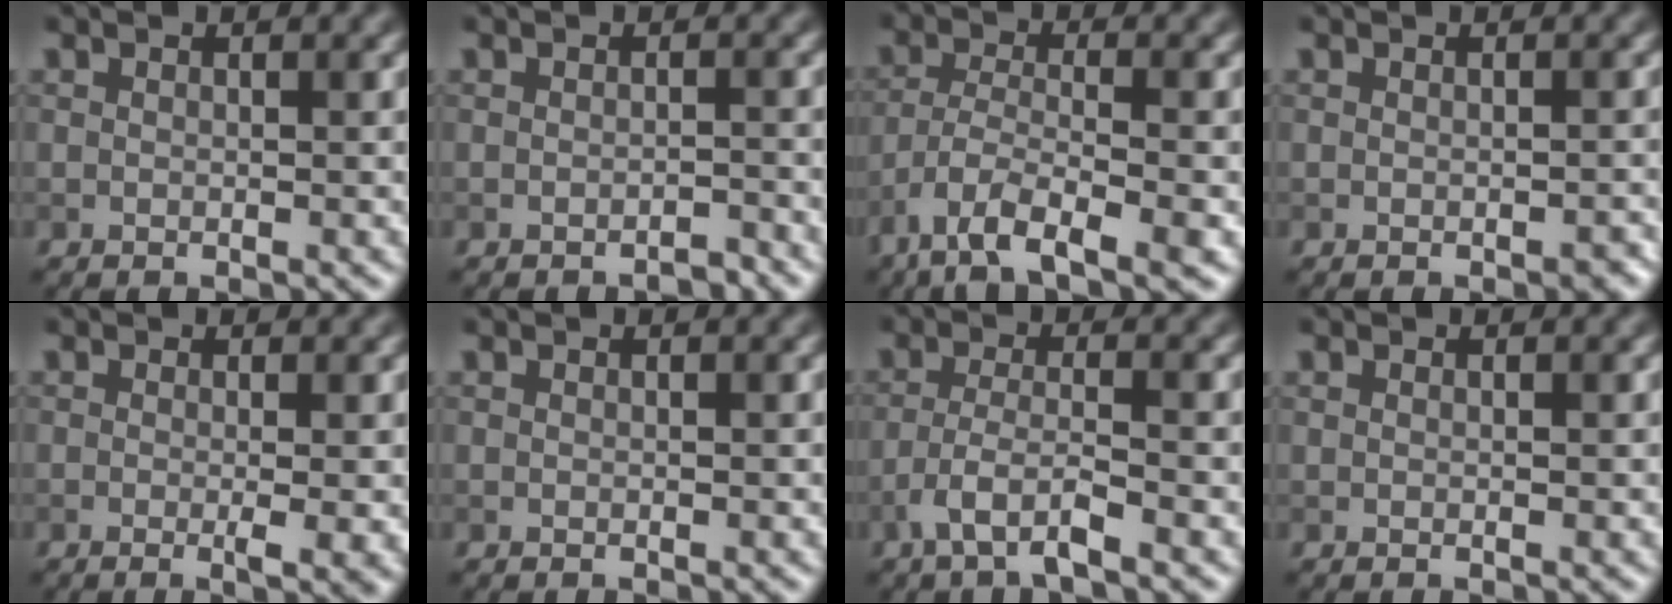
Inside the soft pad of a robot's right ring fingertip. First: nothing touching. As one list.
[{"total": 1.3, "force": [-1.2, 0.1, 0.4], "torque": [0.000, 0.004, -0.021]}, {"total": 7.1, "force": [-4.4, 2.1, 5.1], "torque": [-0.095, -0.005, -0.086]}, {"total": 0.8, "force": [-0.5, 0.3, 0.6], "torque": [-0.008, 0.000, -0.005]}, {"total": 3.1, "force": [-0.2, 0.9, 3.0], "torque": [-0.032, 0.000, -0.007]}, {"total": 0.0}, {"total": 3.3, "force": [-2.0, 0.6, 2.5], "torque": [-0.052, 0.003, -0.046]}, {"total": 0.0}]